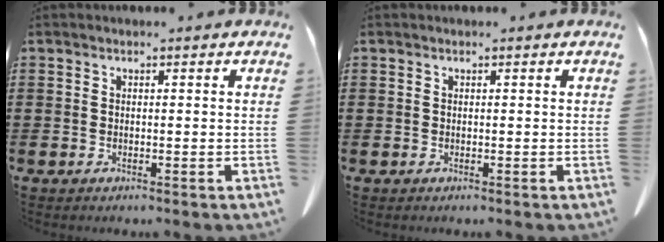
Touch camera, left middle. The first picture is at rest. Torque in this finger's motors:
{"motor_torque": [-0.07, 0.09, 0.00, 0.00]}